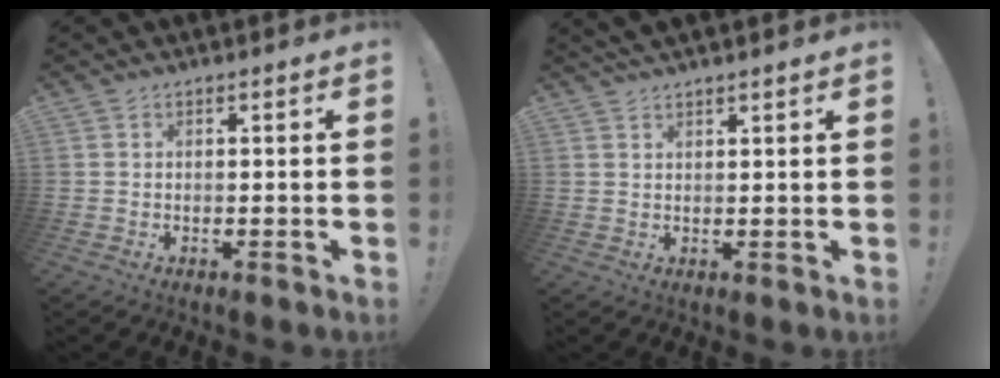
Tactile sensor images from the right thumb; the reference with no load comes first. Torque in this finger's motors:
{"motor_torque": [0.06, 0.23, 0.67, 0.47, 0.09]}